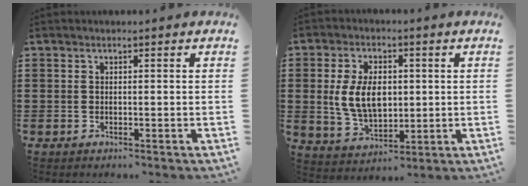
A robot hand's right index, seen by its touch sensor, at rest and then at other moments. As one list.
[{"total": 8.5, "force": [0.7, 5.3, 6.5], "torque": [-0.143, 0.008, 0.007]}]